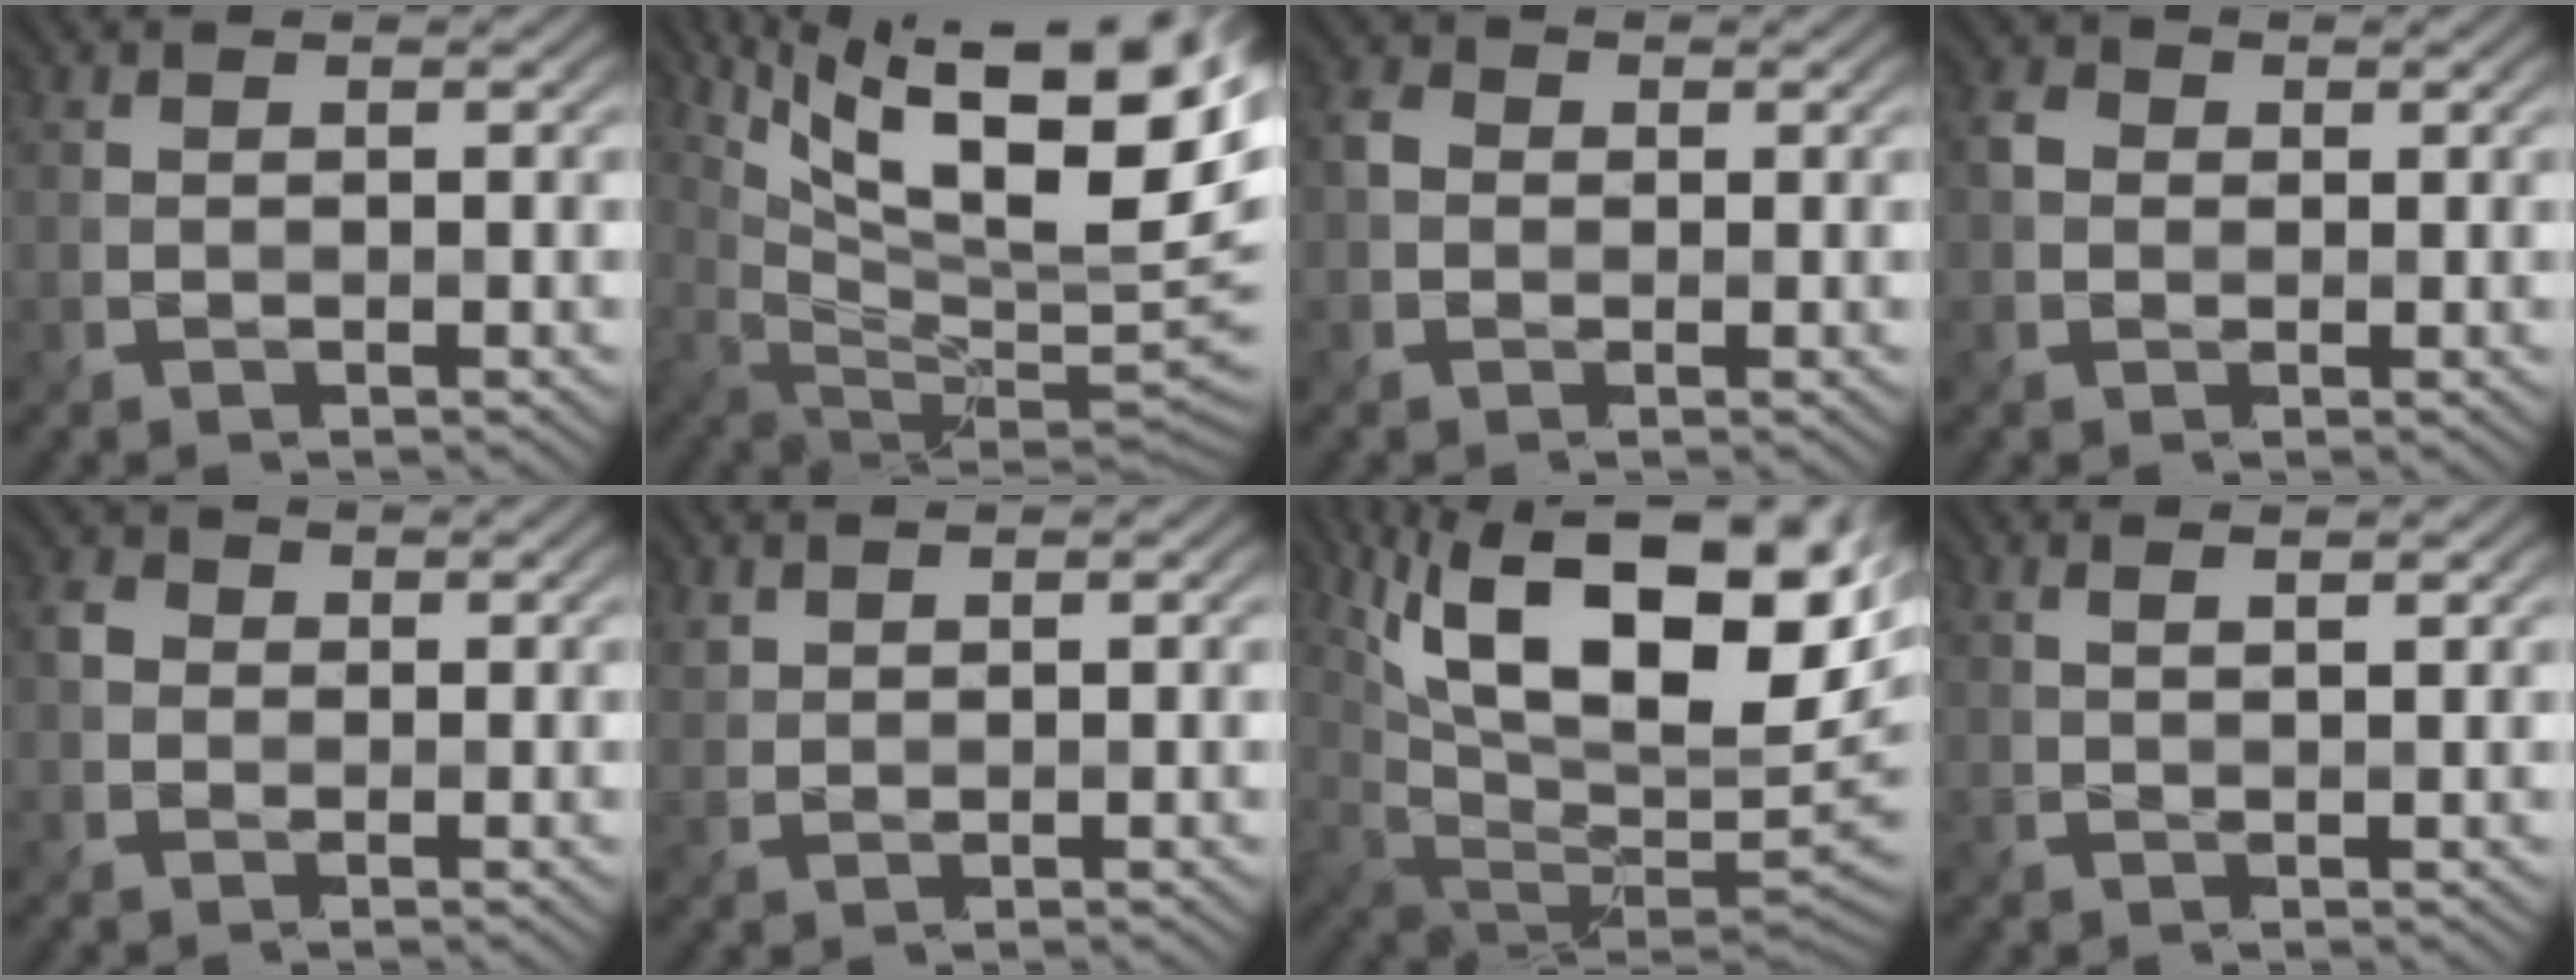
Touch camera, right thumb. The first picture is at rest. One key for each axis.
{"total": 18.5, "fx": 9.9, "fy": 5.7, "fz": 14.6, "tx": -0.234, "ty": 0.006, "tz": 0.163}
{"total": 2.5, "fx": -0.2, "fy": 2.2, "fz": 1.1, "tx": -0.030, "ty": 0.000, "tz": -0.009}
{"total": 2.3, "fx": 0.1, "fy": 2.1, "fz": 0.9, "tx": -0.026, "ty": 0.001, "tz": -0.003}
{"total": 2.3, "fx": 0.1, "fy": 2.1, "fz": 0.8, "tx": -0.024, "ty": 0.001, "tz": -0.003}
{"total": 1.4, "fx": 1.3, "fy": 0.6, "fz": 0.3, "tx": -0.016, "ty": 0.000, "tz": 0.035}
{"total": 20.3, "fx": 8.8, "fy": 8.3, "fz": 16.3, "tx": -0.263, "ty": 0.033, "tz": 0.142}
{"total": 2.7, "fx": 1.7, "fy": 0.7, "fz": 2.0, "tx": -0.018, "ty": 0.004, "tz": 0.015}